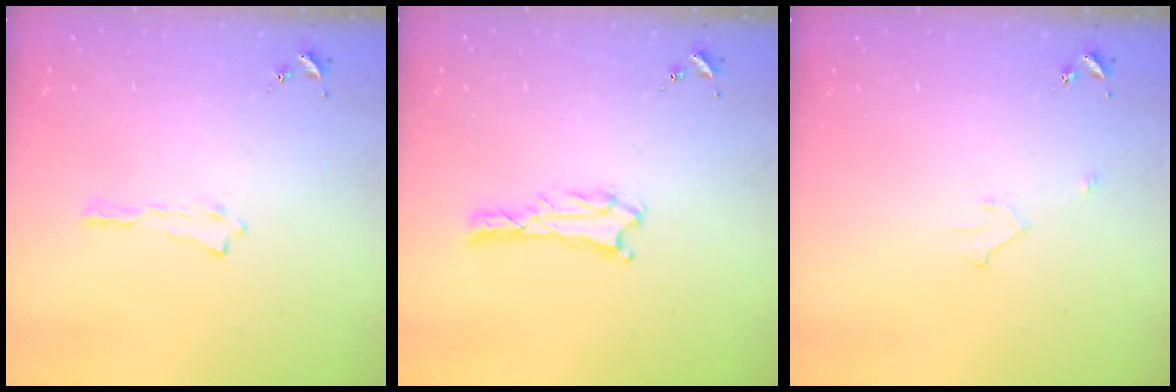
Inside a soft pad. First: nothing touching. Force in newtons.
{"total": 2.0, "press": 2.0, "slide": 0.3}
{"total": 2.2, "press": 2.2, "slide": 0.2}